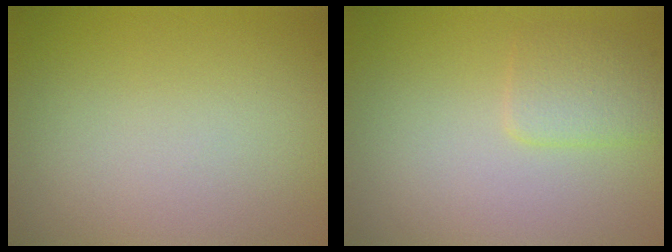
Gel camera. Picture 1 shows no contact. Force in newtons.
{"total": 2.0, "press": 2.0, "slide": 0.1}